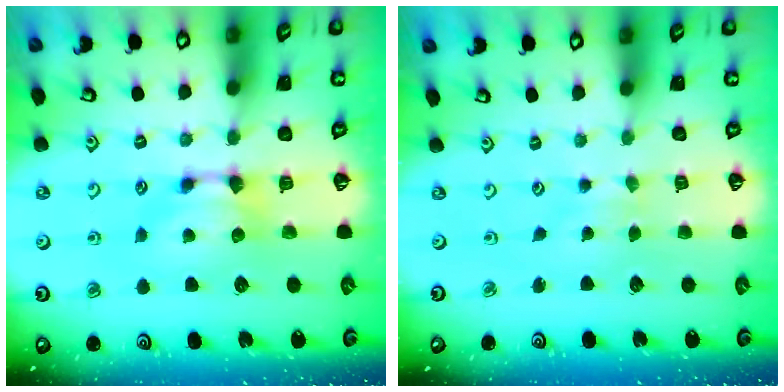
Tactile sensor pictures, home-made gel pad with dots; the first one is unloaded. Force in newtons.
{"total": 2.0, "press": 2.0, "slide": 0.1}